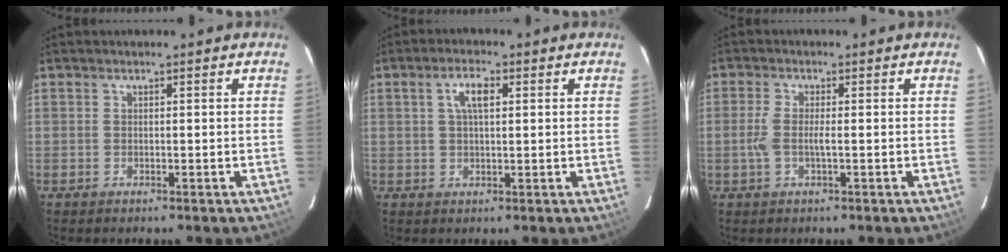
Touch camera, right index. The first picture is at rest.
{"total": 4.1, "force": [1.3, 1.5, 3.6], "torque": [-0.069, 0.009, 0.024]}
{"total": 3.6, "force": [-0.7, 0.6, 3.5], "torque": [-0.075, 0.000, -0.014]}